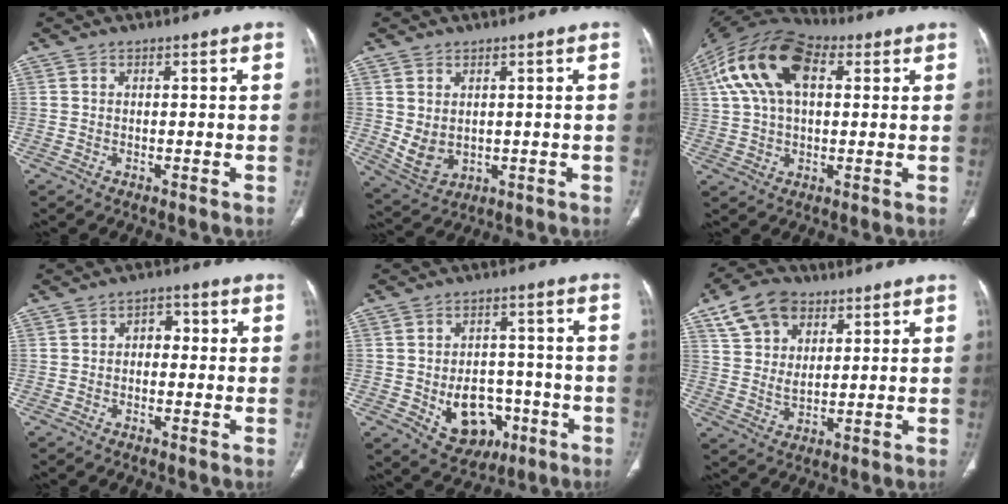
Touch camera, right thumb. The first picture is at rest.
{"total": 5.7, "force": [0.6, 4.2, 3.9], "torque": [-0.069, -0.009, 0.035]}
{"total": 17.2, "force": [5.5, 9.6, 13.1], "torque": [-0.245, 0.028, 0.091]}
{"total": 3.4, "force": [0.1, 2.3, 2.5], "torque": [-0.018, 0.013, -0.007]}
{"total": 12.0, "force": [-3.8, 8.8, 7.1], "torque": [-0.066, 0.024, -0.041]}
{"total": 10.9, "force": [5.7, 7.1, 6.0], "torque": [-0.092, -0.011, 0.108]}